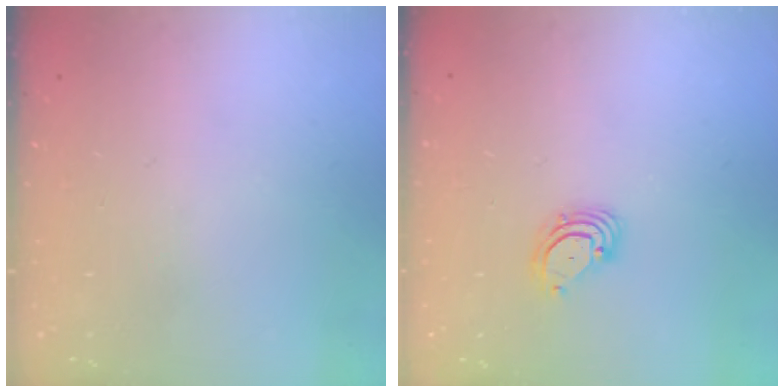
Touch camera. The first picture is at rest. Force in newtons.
{"total": 3.2, "press": 3.2, "slide": 0.1}